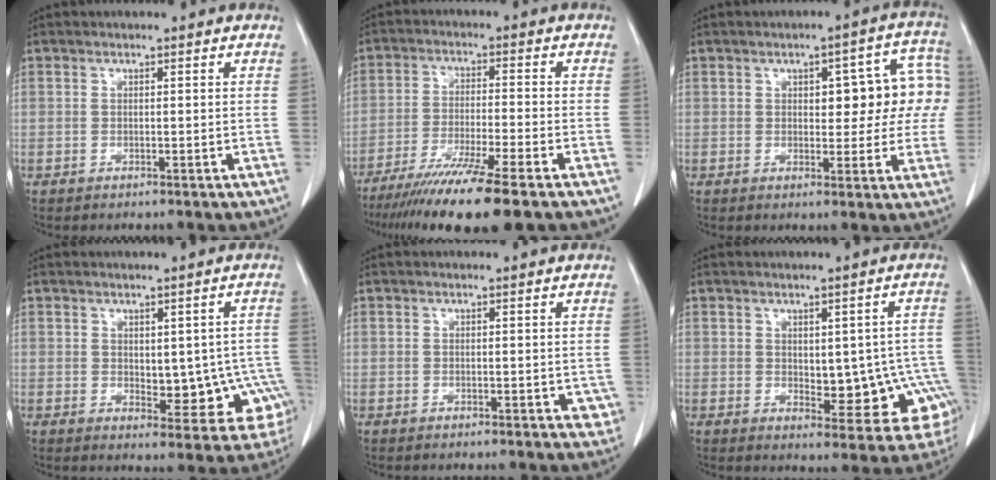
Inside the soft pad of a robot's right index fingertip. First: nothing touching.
{"total": 13.6, "force": [-10.3, -0.9, 8.9], "torque": [-0.154, -0.043, -0.169]}
{"total": 9.9, "force": [1.6, 4.4, 8.7], "torque": [-0.084, 0.037, 0.019]}
{"total": 9.8, "force": [-1.4, 5.0, 8.3], "torque": [-0.081, 0.009, -0.006]}
{"total": 2.0, "force": [-0.2, 1.3, 1.6], "torque": [-0.003, 0.001, -0.002]}
{"total": 11.5, "force": [-1.5, 5.5, 9.9], "torque": [-0.098, 0.015, -0.004]}